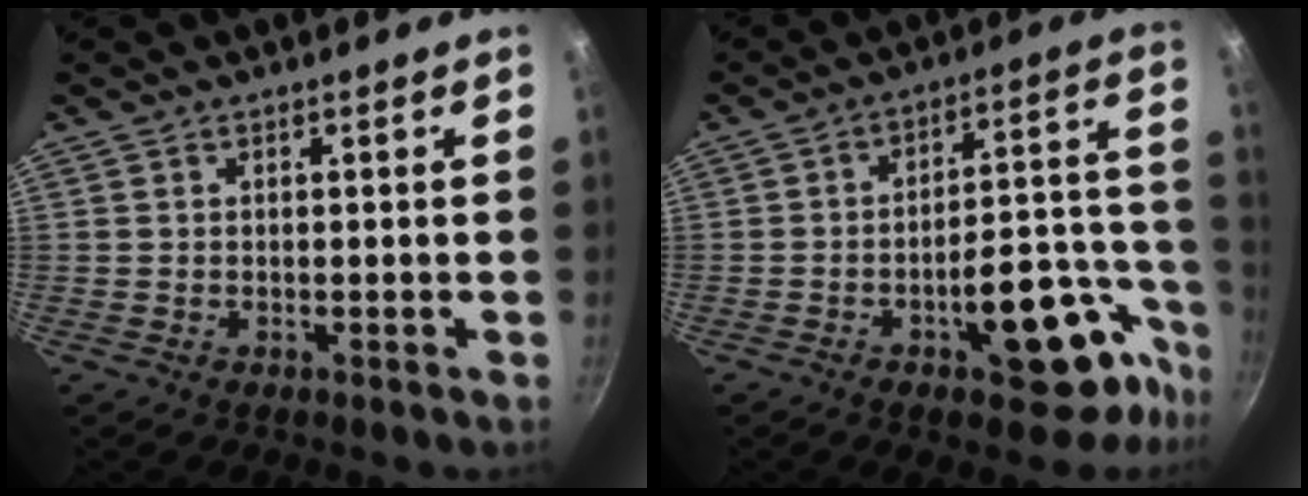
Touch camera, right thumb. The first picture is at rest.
{"total": 19.5, "force": [-9.4, 8.6, 14.8], "torque": [-0.128, 0.067, -0.126]}